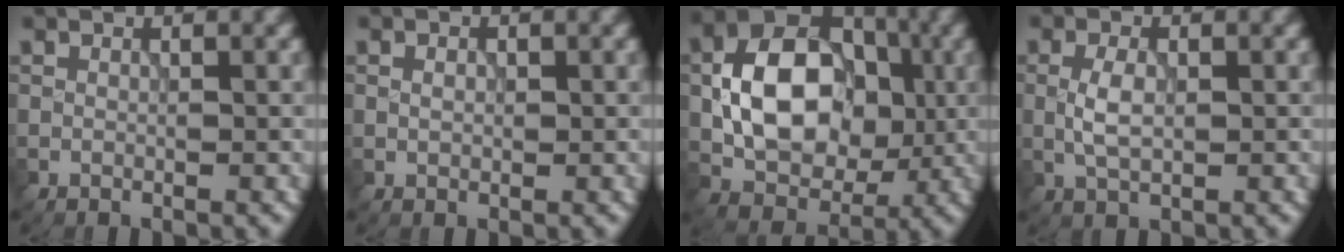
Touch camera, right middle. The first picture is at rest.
{"total": 0.9, "force": [0.2, 0.7, 0.5], "torque": [-0.005, 0.001, 0.004]}
{"total": 10.4, "force": [0.1, 7.5, 7.1], "torque": [-0.129, 0.010, 0.000]}
{"total": 2.4, "force": [-0.1, 1.2, 2.0], "torque": [-0.047, 0.001, -0.002]}